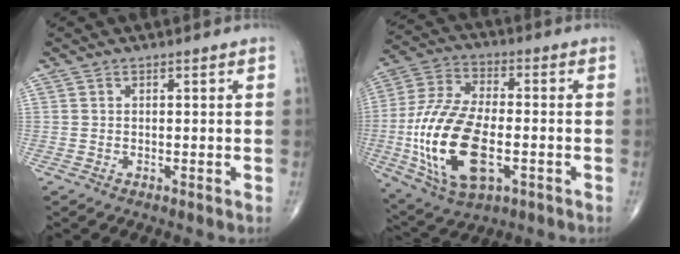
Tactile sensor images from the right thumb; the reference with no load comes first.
{"total": 20.3, "force": [-4.3, 10.3, 17.0], "torque": [-0.352, 0.009, -0.070]}